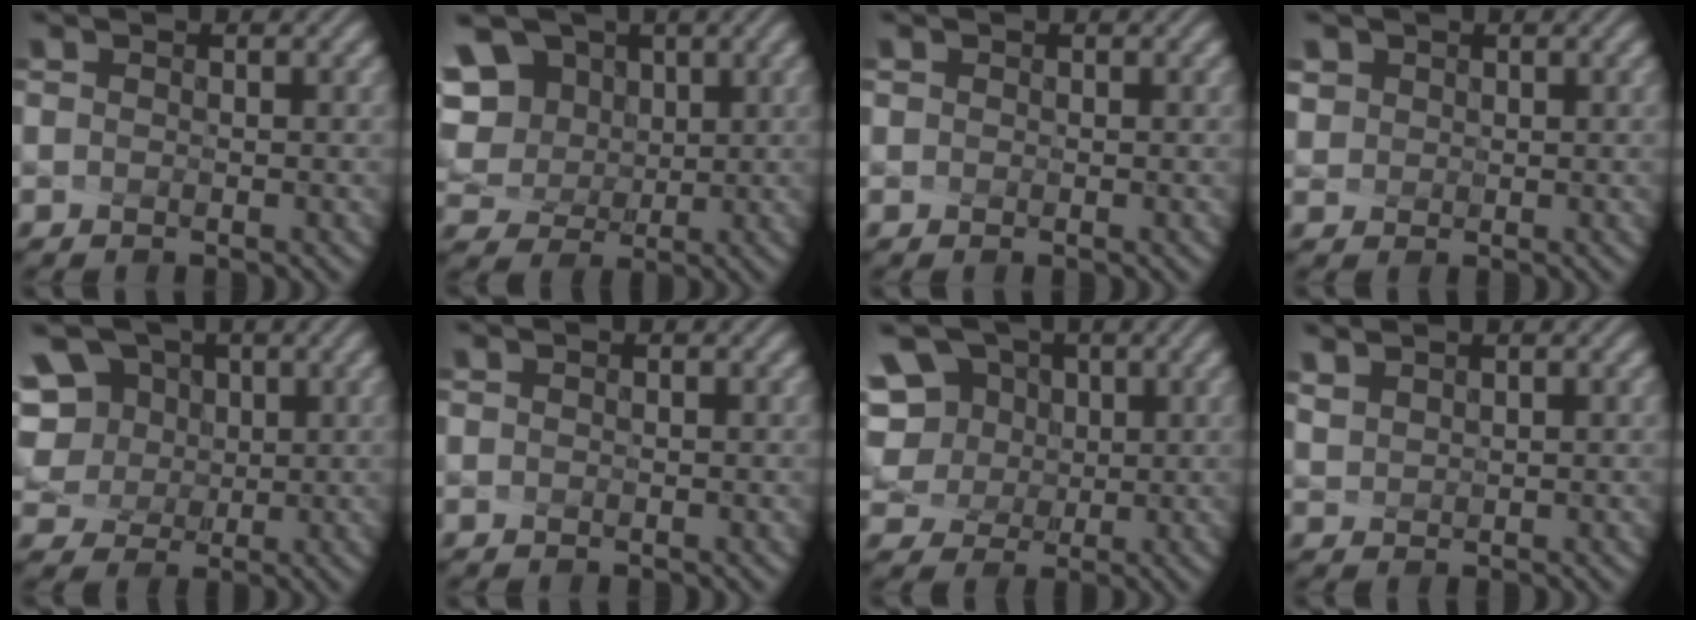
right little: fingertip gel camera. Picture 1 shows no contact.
{"total": 9.7, "force": [4.5, 7.3, 4.6], "torque": [-0.116, 0.019, 0.086]}
{"total": 0.7, "force": [0.3, 0.6, 0.2], "torque": [0.003, 0.007, 0.003]}
{"total": 2.0, "force": [1.2, 1.5, 0.3], "torque": [-0.022, -0.002, 0.037]}
{"total": 7.5, "force": [3.4, 5.6, 3.6], "torque": [-0.085, 0.016, 0.063]}
{"total": 0.0}
{"total": 6.8, "force": [3.0, 5.2, 3.2], "torque": [-0.077, 0.012, 0.057]}
{"total": 1.8, "force": [1.6, 0.7, 0.5], "torque": [-0.043, 0.005, 0.055]}